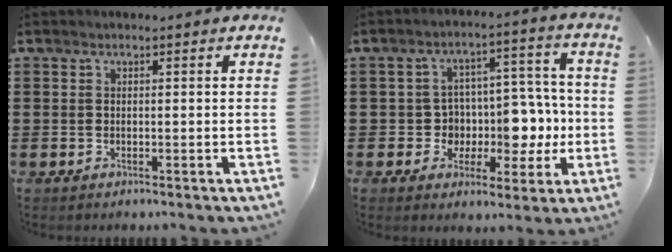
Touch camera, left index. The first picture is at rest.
{"total": 8.0, "force": [-0.4, 6.9, 4.0], "torque": [-0.070, -0.001, -0.002]}